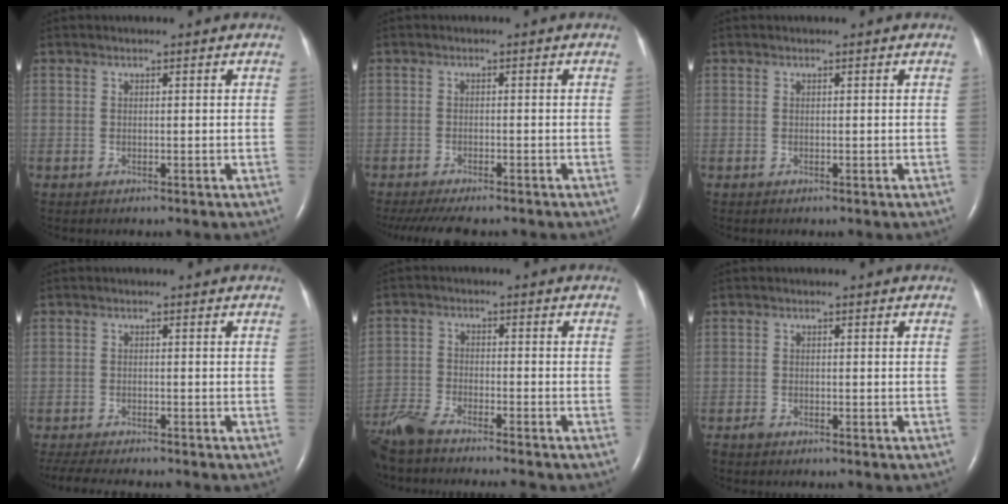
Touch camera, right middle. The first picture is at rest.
{"total": 9.8, "force": [-8.4, 2.0, 4.6], "torque": [-0.070, -0.014, -0.119]}
{"total": 0.0}
{"total": 9.5, "force": [-8.4, 1.3, 4.3], "torque": [-0.068, -0.013, -0.126]}
{"total": 11.4, "force": [-10.1, 1.0, 5.3], "torque": [-0.099, -0.024, -0.168]}
{"total": 0.9, "force": [-0.8, 0.3, 0.2], "torque": [-0.010, 0.000, -0.016]}